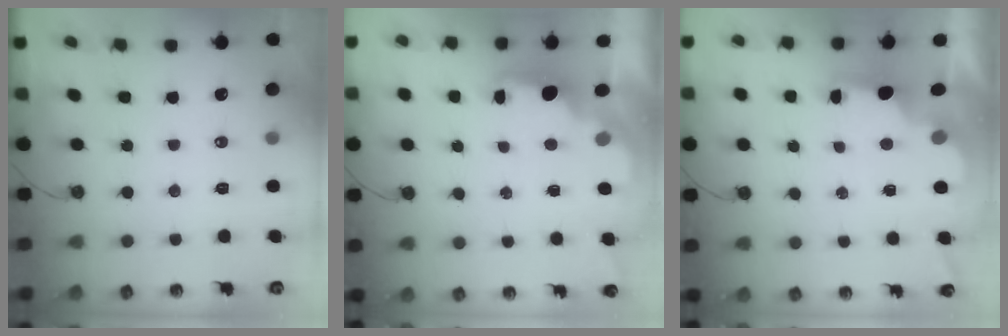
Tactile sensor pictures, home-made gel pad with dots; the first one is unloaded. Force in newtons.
{"total": 2.1, "press": 1.9, "slide": 0.8}
{"total": 2.6, "press": 2.5, "slide": 0.7}